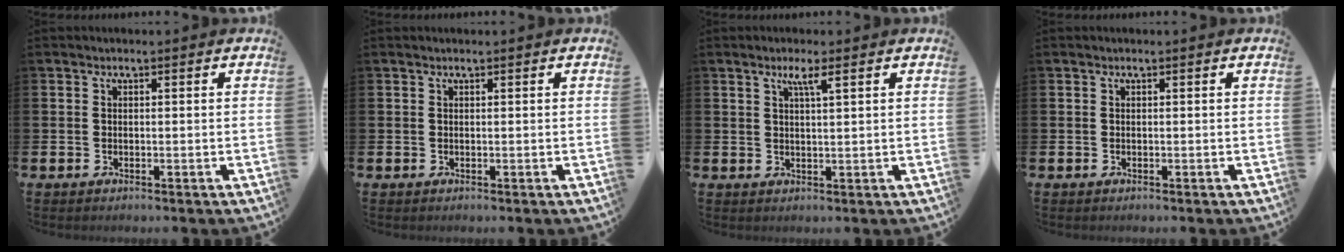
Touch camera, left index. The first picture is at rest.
{"total": 0.0}
{"total": 2.8, "force": [1.9, 0.3, 2.1], "torque": [-0.049, 0.006, 0.033]}
{"total": 0.0}